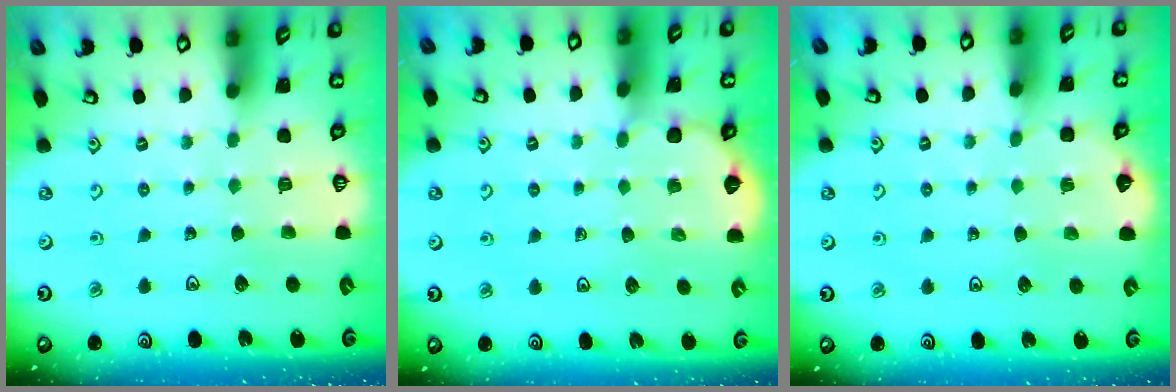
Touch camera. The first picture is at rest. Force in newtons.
{"total": 2.9, "press": 2.9, "slide": 0.3}
{"total": 2.1, "press": 2.1, "slide": 0.2}